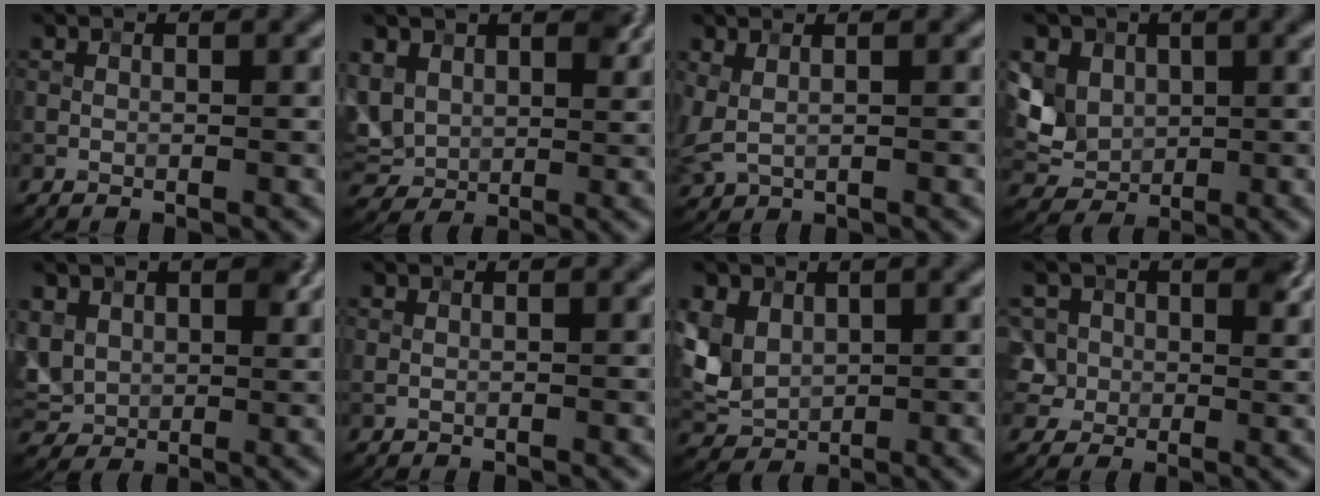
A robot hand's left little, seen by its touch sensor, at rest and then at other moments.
{"total": 6.4, "force": [2.7, 4.7, 3.3], "torque": [-0.099, 0.000, 0.050]}
{"total": 2.1, "force": [1.0, 1.1, 1.5], "torque": [-0.038, -0.004, 0.029]}
{"total": 5.9, "force": [1.6, 4.8, 2.9], "torque": [-0.068, 0.015, 0.025]}
{"total": 5.8, "force": [2.1, 4.5, 2.9], "torque": [-0.088, 0.001, 0.041]}
{"total": 0.0}
{"total": 4.5, "force": [1.0, 3.6, 2.6], "torque": [-0.064, 0.000, 0.020]}
{"total": 5.9, "force": [1.9, 5.1, 2.4], "torque": [-0.049, 0.007, 0.023]}